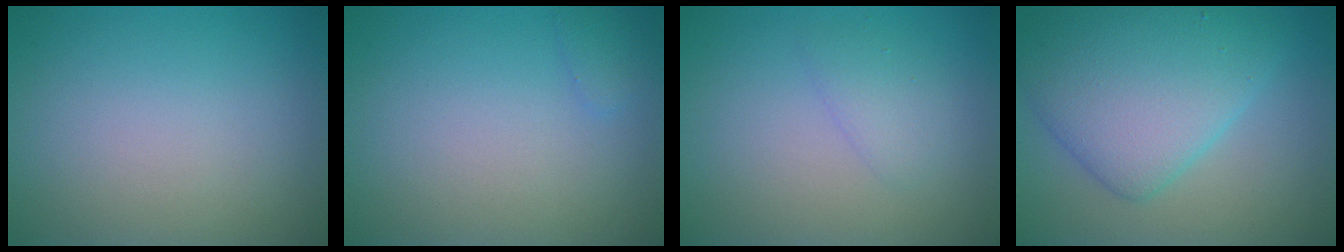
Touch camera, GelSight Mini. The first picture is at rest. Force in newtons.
{"total": 0.8, "press": 0.8, "slide": 0.0}
{"total": 1.6, "press": 1.6, "slide": 0.1}
{"total": 7.5, "press": 7.5, "slide": 0.2}